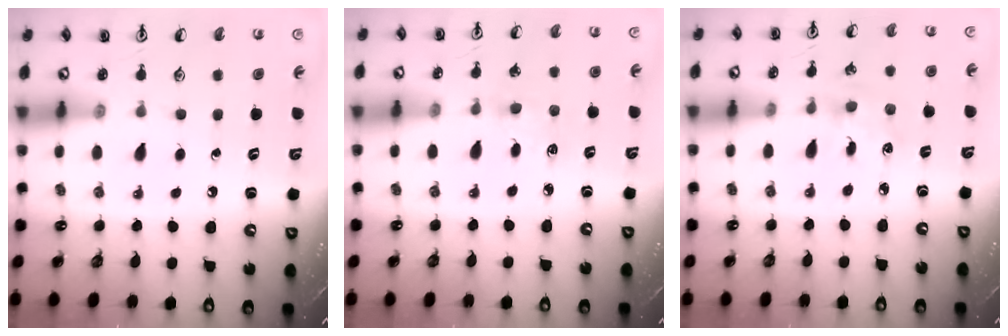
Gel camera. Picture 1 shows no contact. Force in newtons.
{"total": 4.1, "press": 4.0, "slide": 0.5}
{"total": 2.4, "press": 2.4, "slide": 0.6}